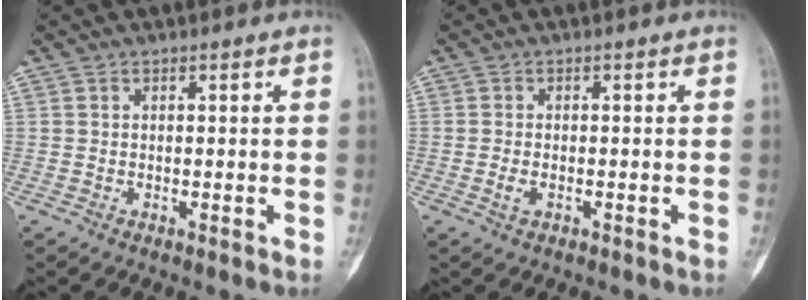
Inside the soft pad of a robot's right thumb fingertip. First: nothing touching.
{"total": 1.8, "force": [-0.7, 0.9, 1.3], "torque": [-0.030, 0.002, -0.013]}